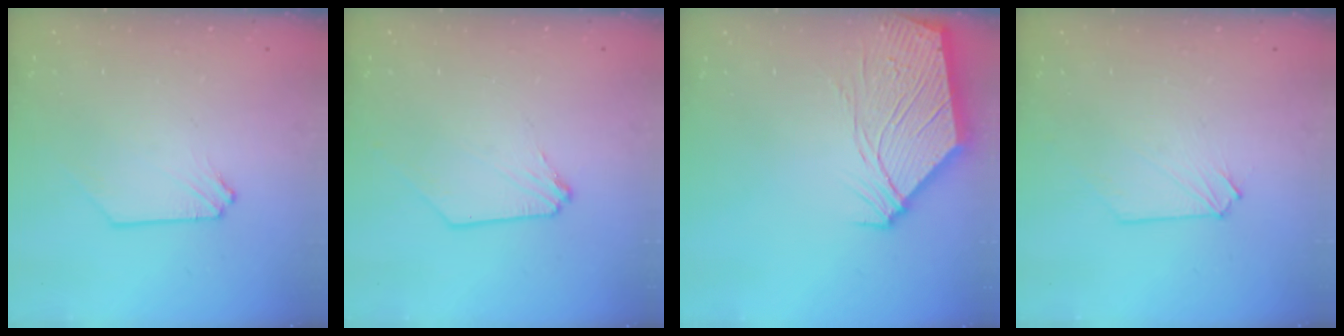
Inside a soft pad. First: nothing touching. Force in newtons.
{"total": 0.6, "press": 0.6, "slide": 0.1}
{"total": 11.3, "press": 11.2, "slide": 1.6}
{"total": 0.0}